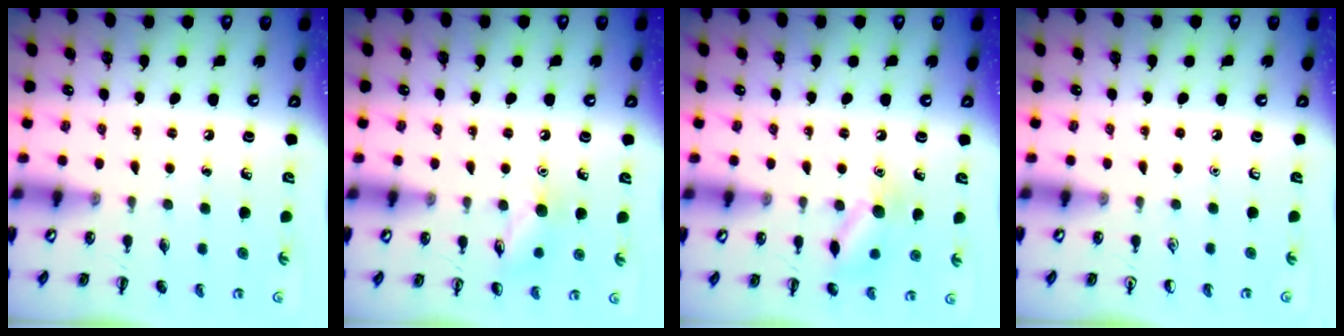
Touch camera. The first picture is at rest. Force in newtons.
{"total": 7.7, "press": 7.7, "slide": 1.0}
{"total": 9.9, "press": 9.9, "slide": 0.6}
{"total": 0.0}